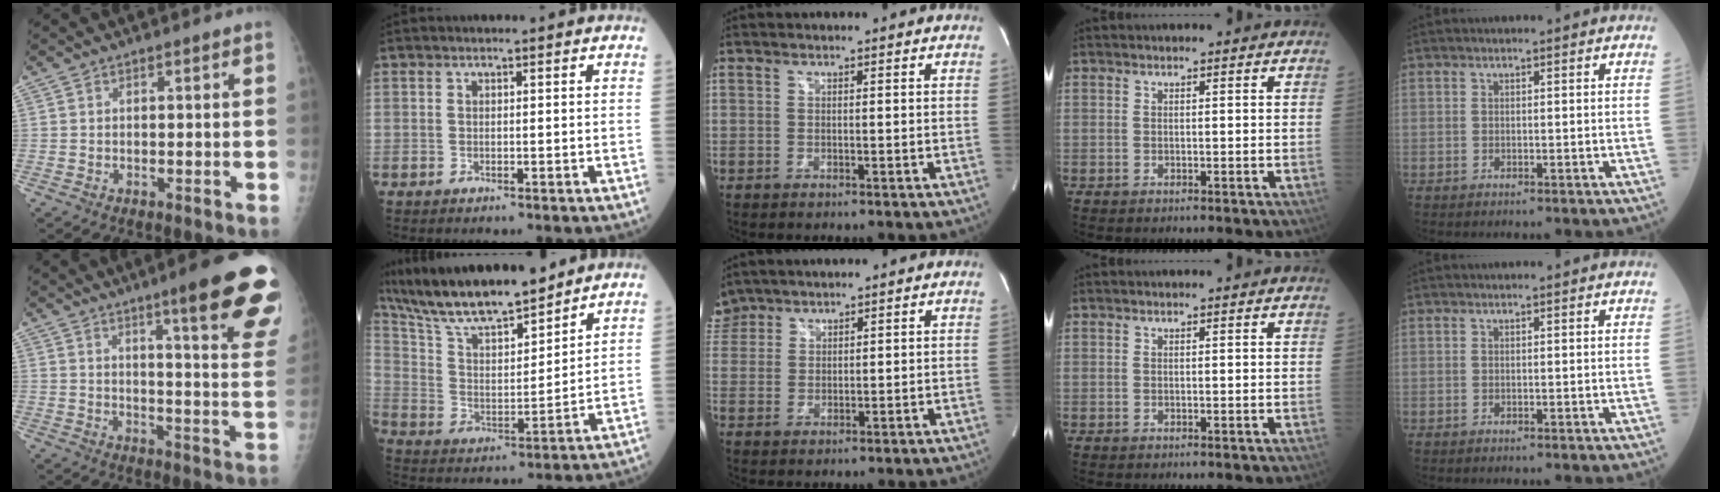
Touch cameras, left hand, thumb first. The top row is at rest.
{"thumb": {"total": 19.8, "force": [12.3, 2.4, 15.3], "torque": [-0.170, -0.056, 0.149]}, "index": {"total": 16.7, "force": [14.5, 2.4, 7.7], "torque": [-0.146, 0.007, 0.267]}, "middle": {"total": 4.9, "force": [4.3, 2.4, 0.0], "torque": [-0.001, 0.015, 0.090]}}